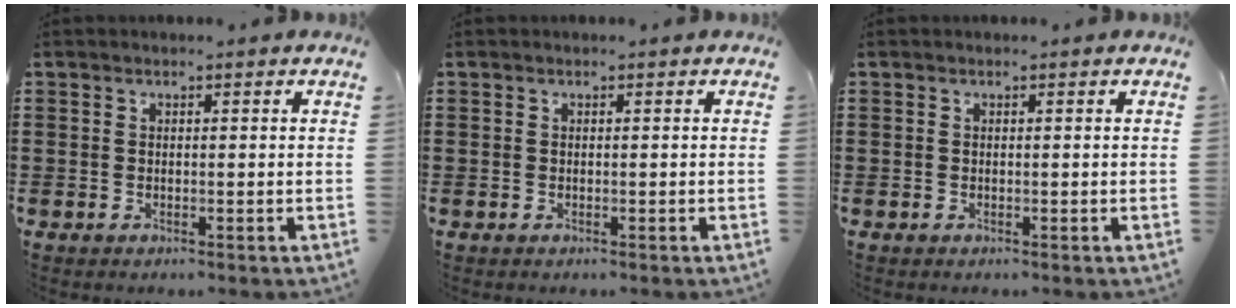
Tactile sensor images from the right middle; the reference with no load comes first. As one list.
[{"total": 0.0}, {"total": 0.0}]